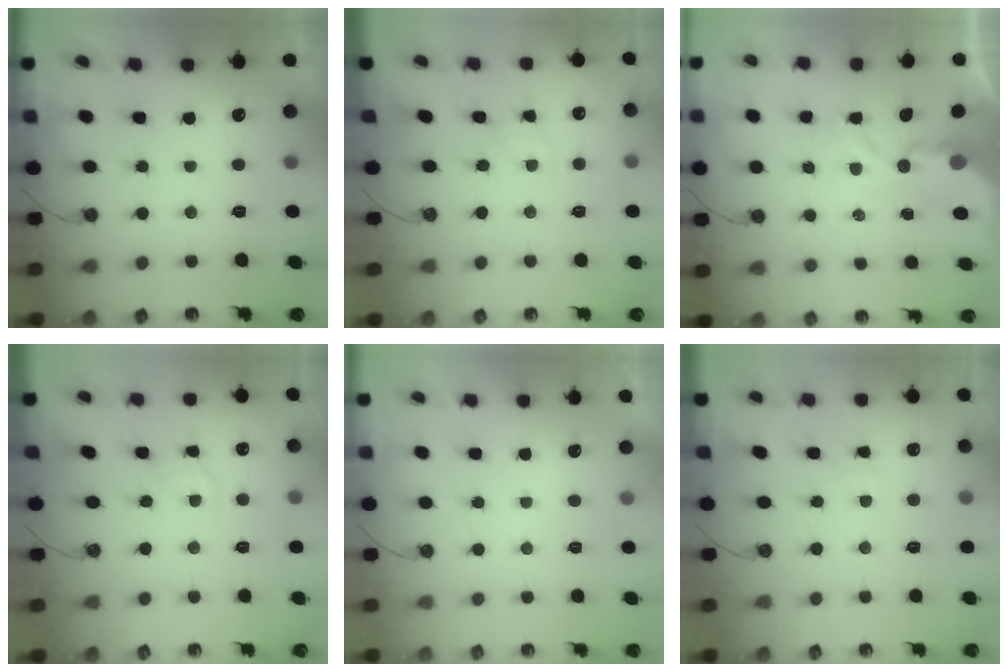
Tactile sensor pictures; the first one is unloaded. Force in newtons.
{"total": 2.1, "press": 2.1, "slide": 0.3}
{"total": 4.1, "press": 4.0, "slide": 0.3}
{"total": 3.0, "press": 2.9, "slide": 0.4}
{"total": 0.0}
{"total": 2.1, "press": 2.1, "slide": 0.3}